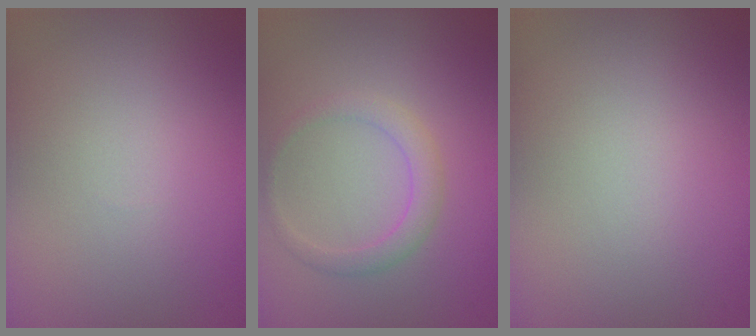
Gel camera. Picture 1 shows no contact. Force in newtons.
{"total": 1.9, "press": 1.9, "slide": 0.1}
{"total": 0.0}